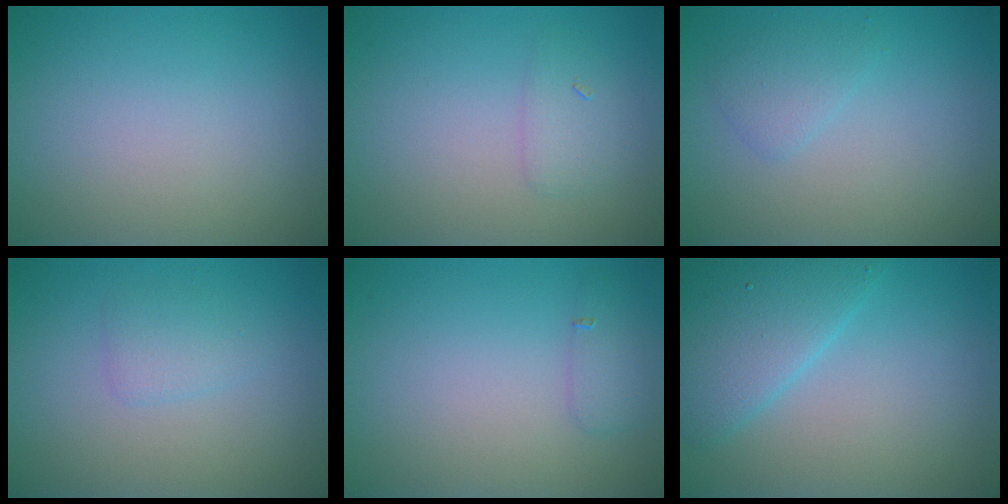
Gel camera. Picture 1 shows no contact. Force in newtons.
{"total": 1.5, "press": 1.5, "slide": 0.1}
{"total": 1.6, "press": 1.6, "slide": 0.0}
{"total": 1.5, "press": 1.5, "slide": 0.1}
{"total": 1.4, "press": 1.4, "slide": 0.0}
{"total": 4.7, "press": 4.7, "slide": 0.2}